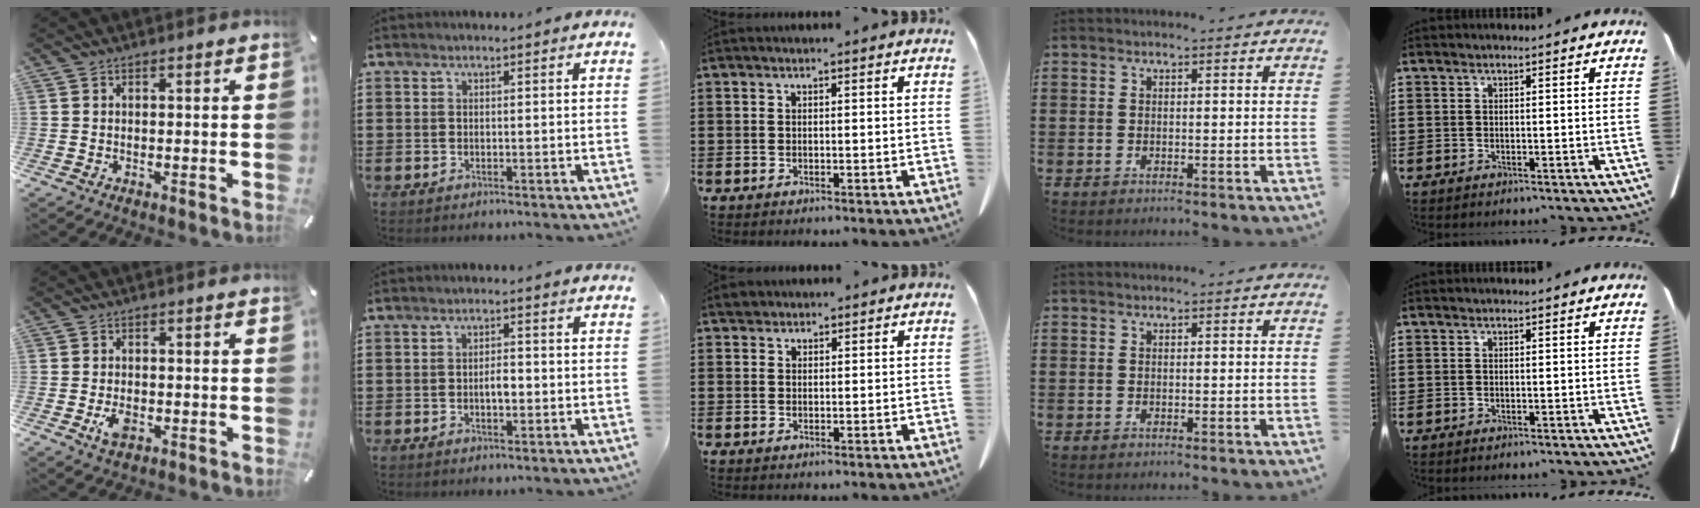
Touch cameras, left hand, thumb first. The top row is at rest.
{"thumb": {"total": 3.6, "force": [-1.2, 2.2, 2.5], "torque": [-0.056, 0.002, -0.022]}, "index": {"total": 2.6, "force": [-0.3, 1.0, 2.4], "torque": [-0.037, 0.001, -0.009]}, "middle": {"total": 1.4, "force": [1.3, 0.6, 0.1], "torque": [-0.008, 0.004, 0.026]}}